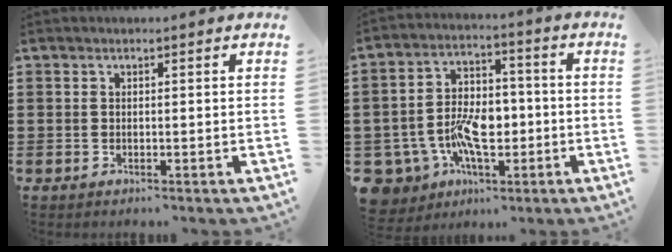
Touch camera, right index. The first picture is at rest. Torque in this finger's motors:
{"motor_torque": [1.32, 0.82, 0.44, 0.16]}